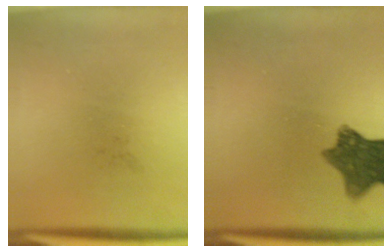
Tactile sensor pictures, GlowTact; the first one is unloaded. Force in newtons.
{"total": 9.1}